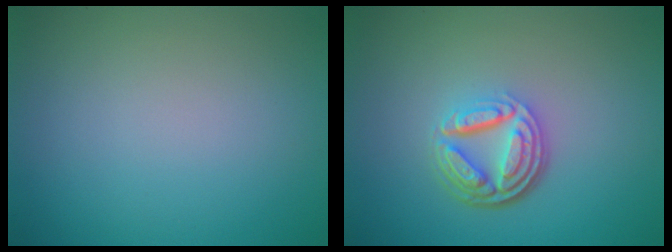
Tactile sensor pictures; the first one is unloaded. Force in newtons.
{"total": 4.9, "press": 3.6, "slide": 3.2}